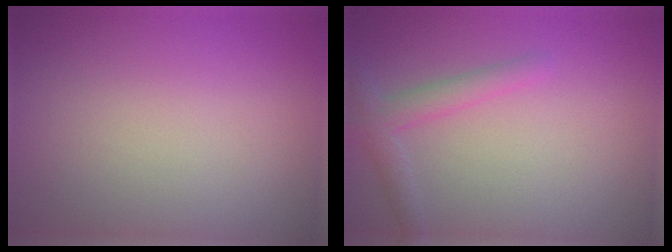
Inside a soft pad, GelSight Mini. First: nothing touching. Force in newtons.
{"total": 2.2, "press": 2.2, "slide": 0.0}